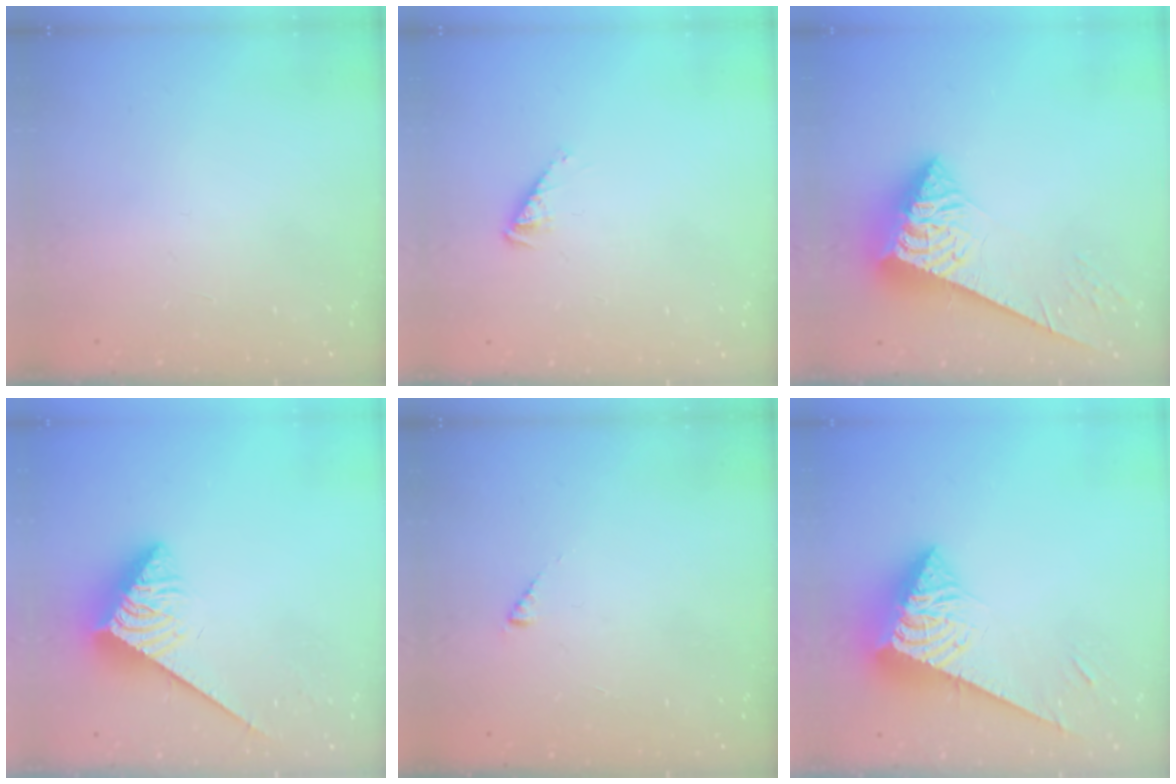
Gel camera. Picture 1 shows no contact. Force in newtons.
{"total": 1.4, "press": 1.3, "slide": 0.2}
{"total": 8.0, "press": 7.9, "slide": 1.4}
{"total": 3.5, "press": 3.5, "slide": 0.4}
{"total": 2.0, "press": 2.0, "slide": 0.3}
{"total": 8.1, "press": 8.0, "slide": 1.0}